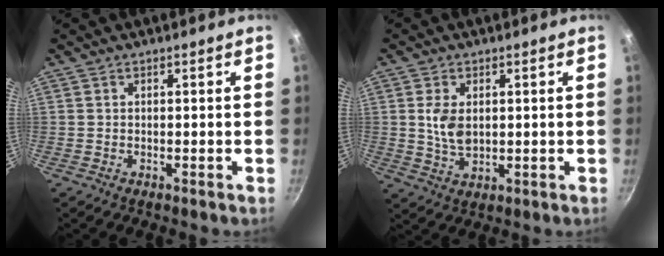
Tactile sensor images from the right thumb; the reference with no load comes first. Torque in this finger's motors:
{"motor_torque": [1.02, 0.98, 0.92, 0.24, 0.10]}